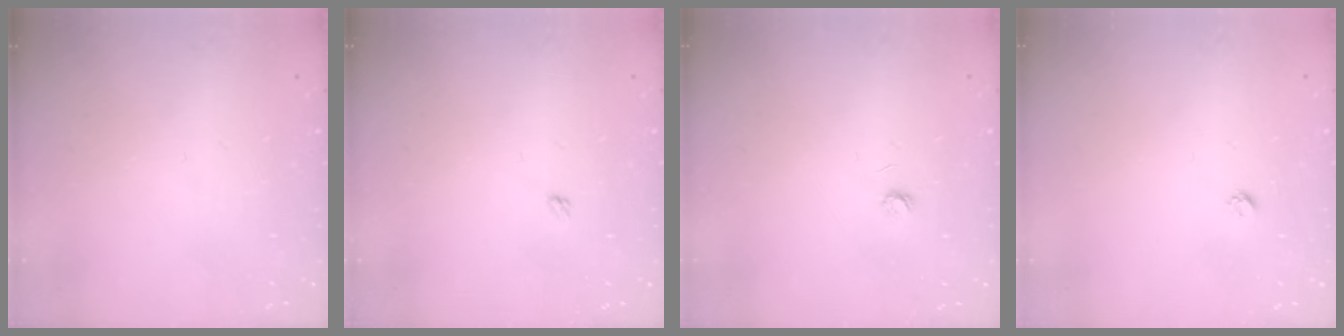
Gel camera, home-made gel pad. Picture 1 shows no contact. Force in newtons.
{"total": 2.4, "press": 2.4, "slide": 0.4}
{"total": 2.9, "press": 2.9, "slide": 0.3}
{"total": 3.6, "press": 3.6, "slide": 0.3}